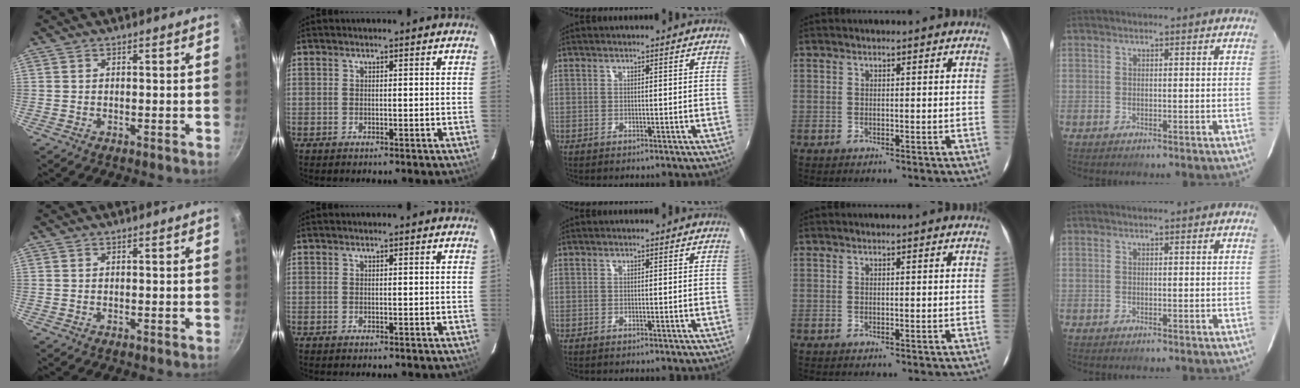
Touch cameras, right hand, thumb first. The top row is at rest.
{}